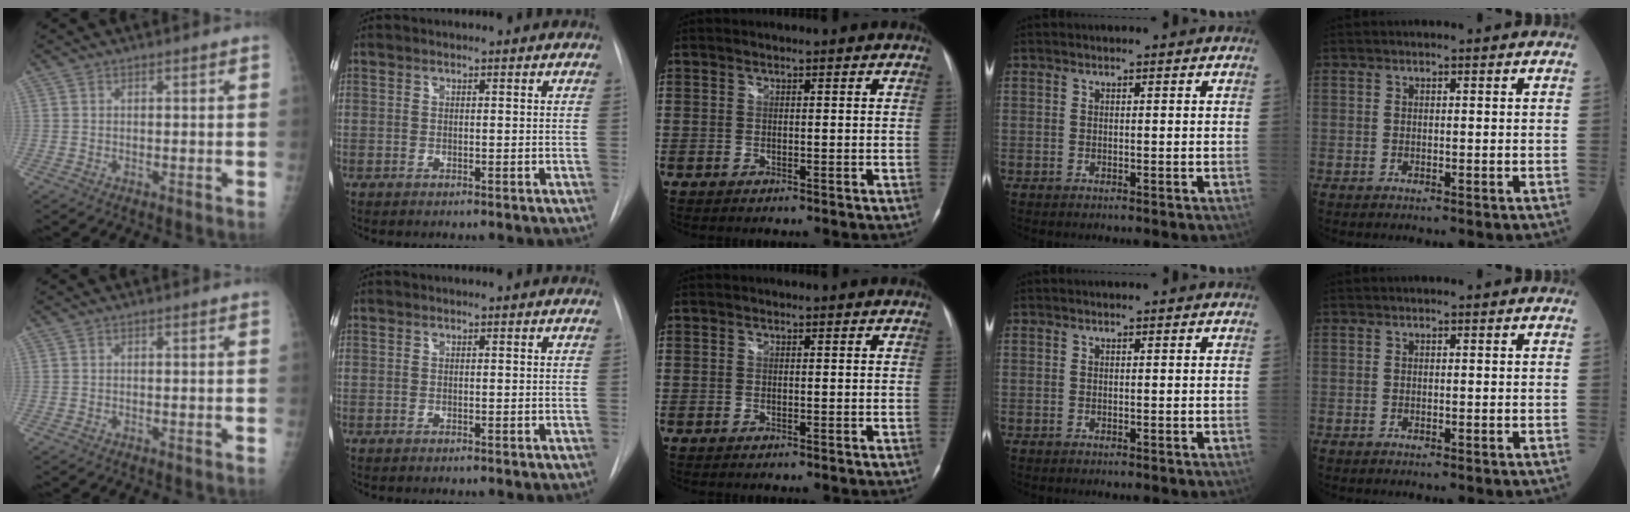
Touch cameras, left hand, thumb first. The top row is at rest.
{}